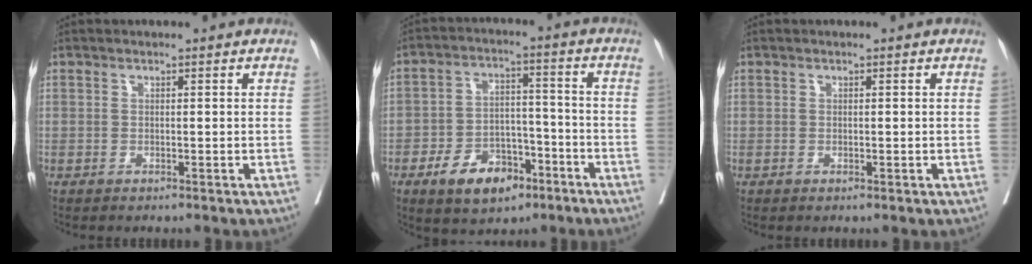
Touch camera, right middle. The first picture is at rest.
{"total": 9.8, "force": [-5.7, 5.4, 6.0], "torque": [-0.095, 0.011, -0.091]}
{"total": 0.0}